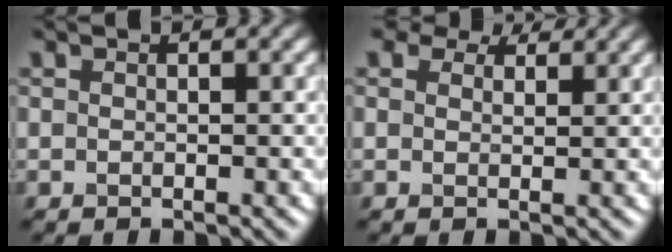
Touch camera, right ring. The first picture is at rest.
{"total": 4.0, "force": [3.2, 1.9, 1.5], "torque": [-0.034, -0.003, 0.043]}